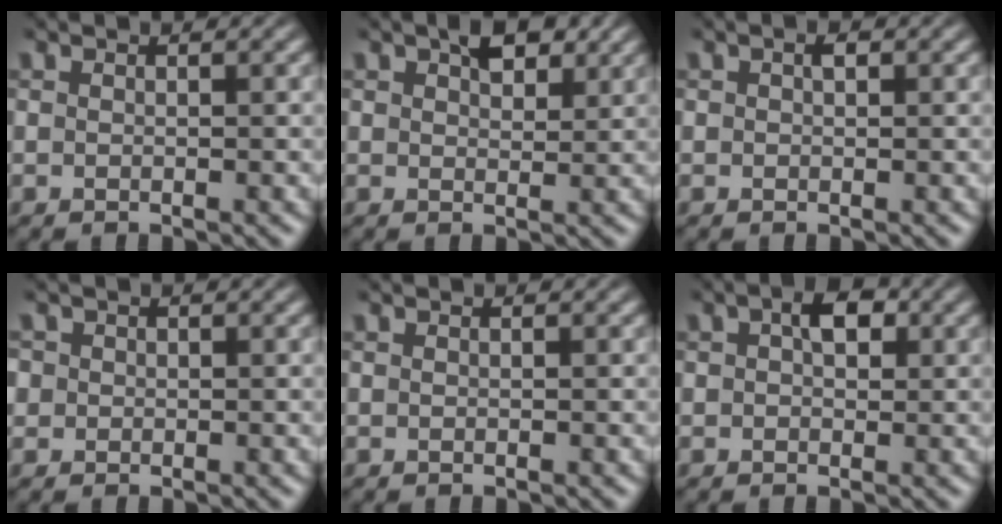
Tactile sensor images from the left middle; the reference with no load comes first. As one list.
[{"total": 2.9, "force": [1.7, 1.5, 1.9], "torque": [-0.028, 0.004, 0.026]}, {"total": 0.7, "force": [0.2, 0.3, 0.6], "torque": [-0.010, 0.000, 0.003]}, {"total": 1.3, "force": [0.3, 1.2, 0.3], "torque": [-0.004, 0.003, 0.003]}, {"total": 0.0}, {"total": 2.7, "force": [0.8, 1.5, 2.1], "torque": [-0.030, 0.007, 0.008]}]